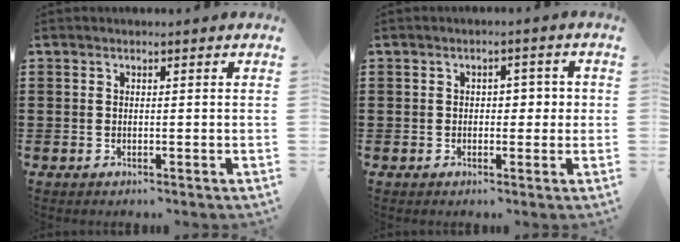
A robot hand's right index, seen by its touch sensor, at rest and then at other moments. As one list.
[{"total": 2.2, "force": [0.0, 1.6, 1.6], "torque": [-0.026, 0.005, -0.006]}]